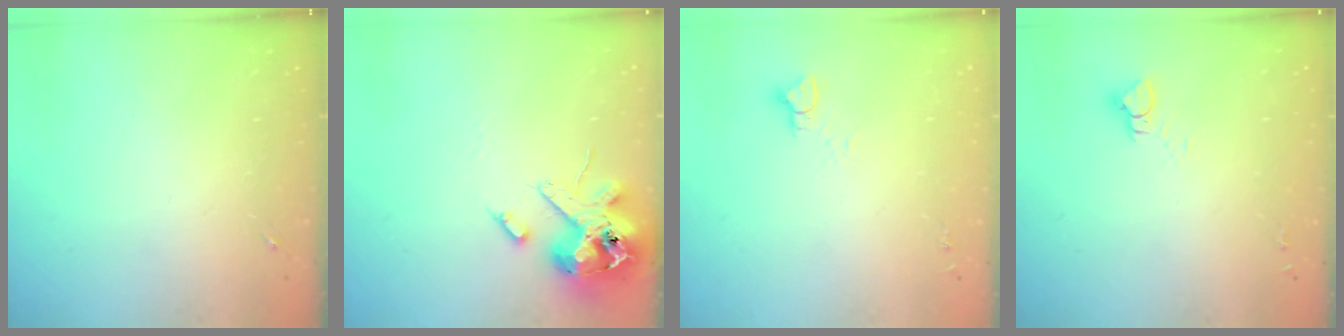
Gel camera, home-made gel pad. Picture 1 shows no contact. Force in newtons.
{"total": 13.7, "press": 13.5, "slide": 2.3}
{"total": 3.9, "press": 3.9, "slide": 0.4}
{"total": 4.3, "press": 4.3, "slide": 0.4}